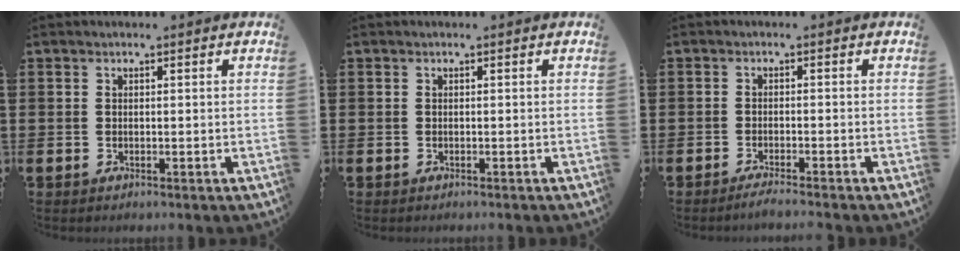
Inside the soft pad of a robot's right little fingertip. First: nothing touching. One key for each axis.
{"total": 0.0}
{"total": 1.4, "fx": -1.1, "fy": -0.1, "fz": 0.8, "tx": -0.011, "ty": 0.000, "tz": -0.022}